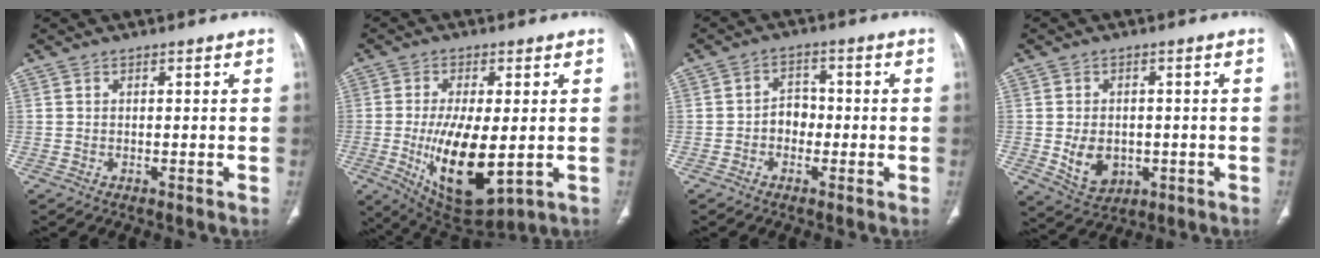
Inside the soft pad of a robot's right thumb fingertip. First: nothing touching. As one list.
[{"total": 15.2, "force": [-2.4, 6.2, 13.7], "torque": [-0.236, -0.024, -0.020]}, {"total": 3.9, "force": [-1.0, 3.2, 2.0], "torque": [-0.008, 0.017, -0.026]}, {"total": 7.2, "force": [-1.2, 5.4, 4.6], "torque": [-0.058, -0.002, -0.002]}]